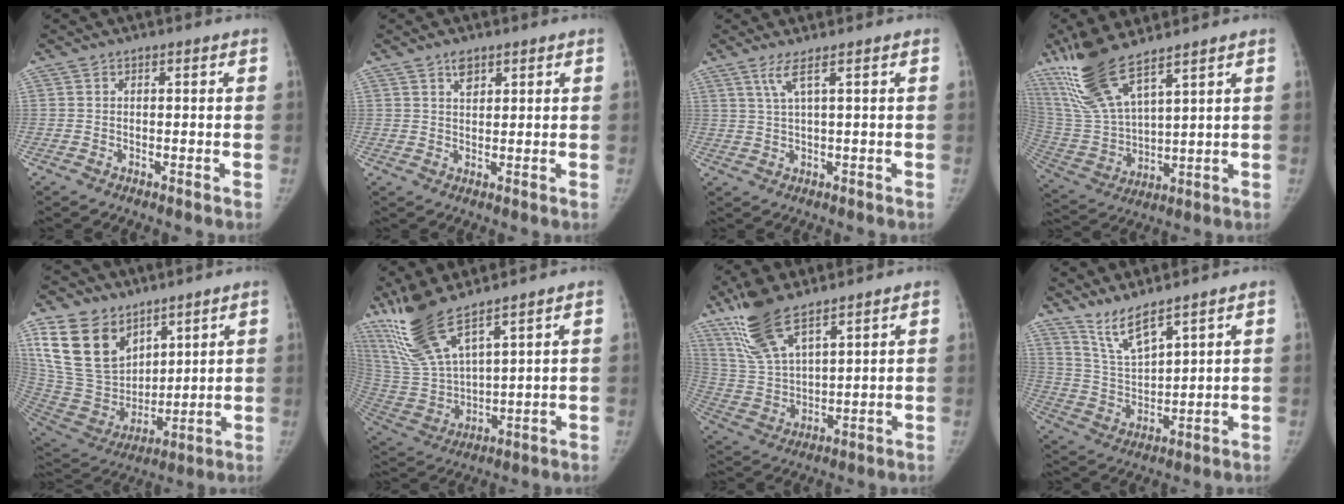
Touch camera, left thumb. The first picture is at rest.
{"total": 2.2, "force": [1.5, 1.3, 1.1], "torque": [-0.005, -0.013, 0.026]}
{"total": 2.9, "force": [1.5, -0.2, 2.4], "torque": [-0.063, 0.000, 0.039]}
{"total": 14.5, "force": [10.4, 3.8, 9.4], "torque": [-0.195, -0.045, 0.225]}
{"total": 19.2, "force": [10.5, 12.8, 9.7], "torque": [-0.167, -0.042, 0.215]}
{"total": 14.7, "force": [10.8, 3.6, 9.3], "torque": [-0.192, -0.050, 0.236]}
{"total": 12.9, "force": [8.9, 4.5, 8.1], "torque": [-0.150, -0.034, 0.188]}
{"total": 7.5, "force": [6.2, 1.1, 4.1], "torque": [-0.081, -0.051, 0.134]}